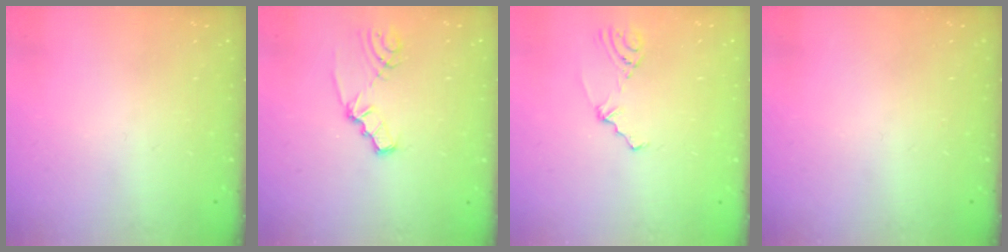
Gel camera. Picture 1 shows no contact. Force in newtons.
{"total": 2.5, "press": 2.5, "slide": 0.4}
{"total": 2.3, "press": 1.7, "slide": 1.5}
{"total": 0.0}